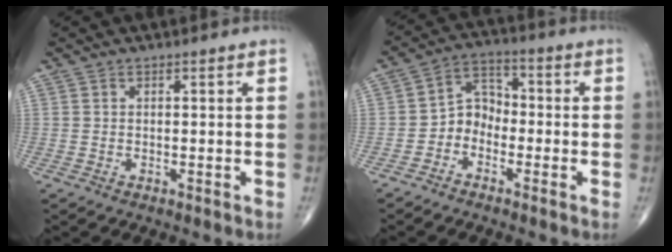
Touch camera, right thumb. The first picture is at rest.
{"total": 5.8, "force": [-2.4, 4.5, 2.8], "torque": [-0.023, 0.034, -0.060]}